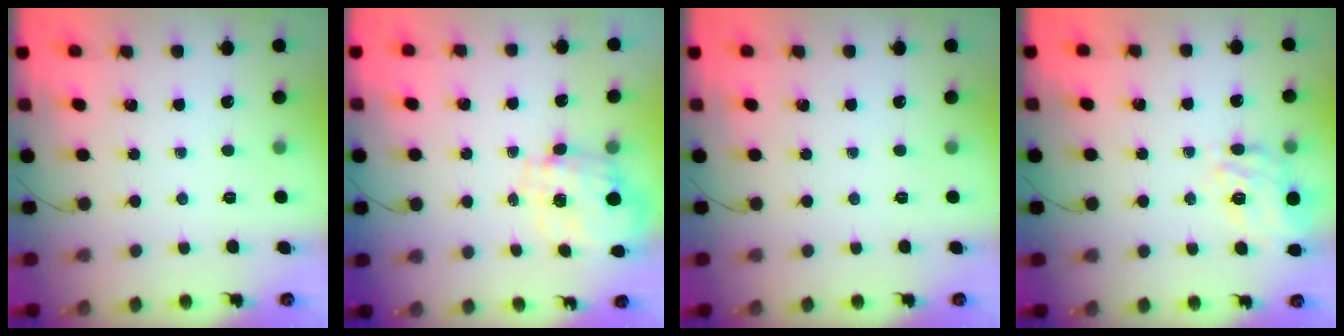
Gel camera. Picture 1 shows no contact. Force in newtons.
{"total": 2.9, "press": 2.7, "slide": 1.1}
{"total": 0.0}
{"total": 9.8, "press": 9.4, "slide": 2.9}